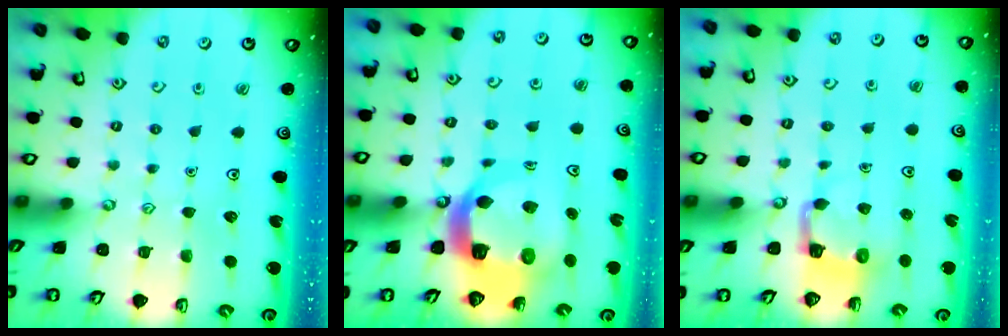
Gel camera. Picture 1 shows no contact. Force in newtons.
{"total": 10.2, "press": 10.1, "slide": 1.3}
{"total": 3.6, "press": 3.6, "slide": 0.3}